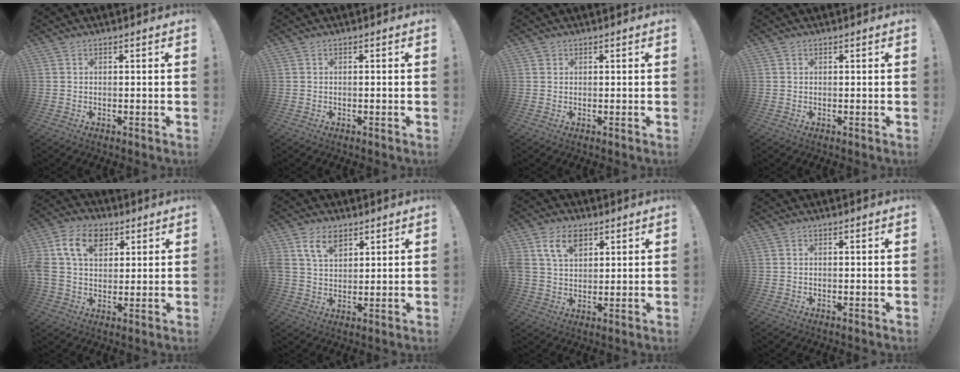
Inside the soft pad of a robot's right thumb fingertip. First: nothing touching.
{"total": 0.5, "force": [-0.4, -0.1, 0.4], "torque": [-0.006, -0.001, -0.006]}
{"total": 1.0, "force": [0.6, 0.8, 0.1], "torque": [0.005, -0.002, 0.011]}
{"total": 0.5, "force": [0.1, 0.5, -0.1], "torque": [0.002, 0.001, 0.003]}
{"total": 14.3, "force": [5.0, 10.3, 8.5], "torque": [-0.153, -0.006, 0.094]}
{"total": 8.2, "force": [4.6, 5.0, 4.6], "torque": [-0.084, -0.005, 0.089]}
{"total": 9.9, "force": [4.8, 6.8, 5.4], "torque": [-0.095, -0.001, 0.093]}
{"total": 0.0}